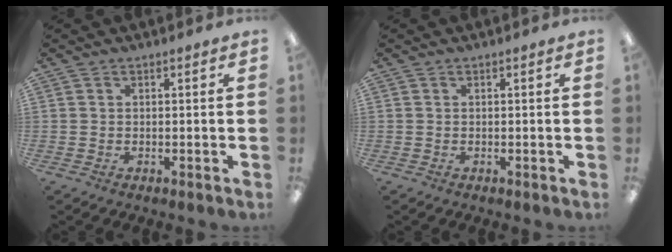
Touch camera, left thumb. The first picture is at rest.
{"total": 0.0}